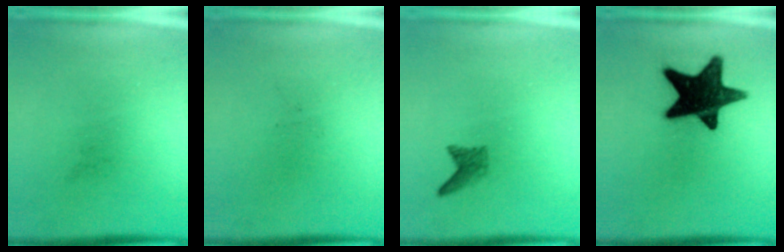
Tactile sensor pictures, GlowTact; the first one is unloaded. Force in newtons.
{"total": 0.0}
{"total": 1.7}
{"total": 17.7}